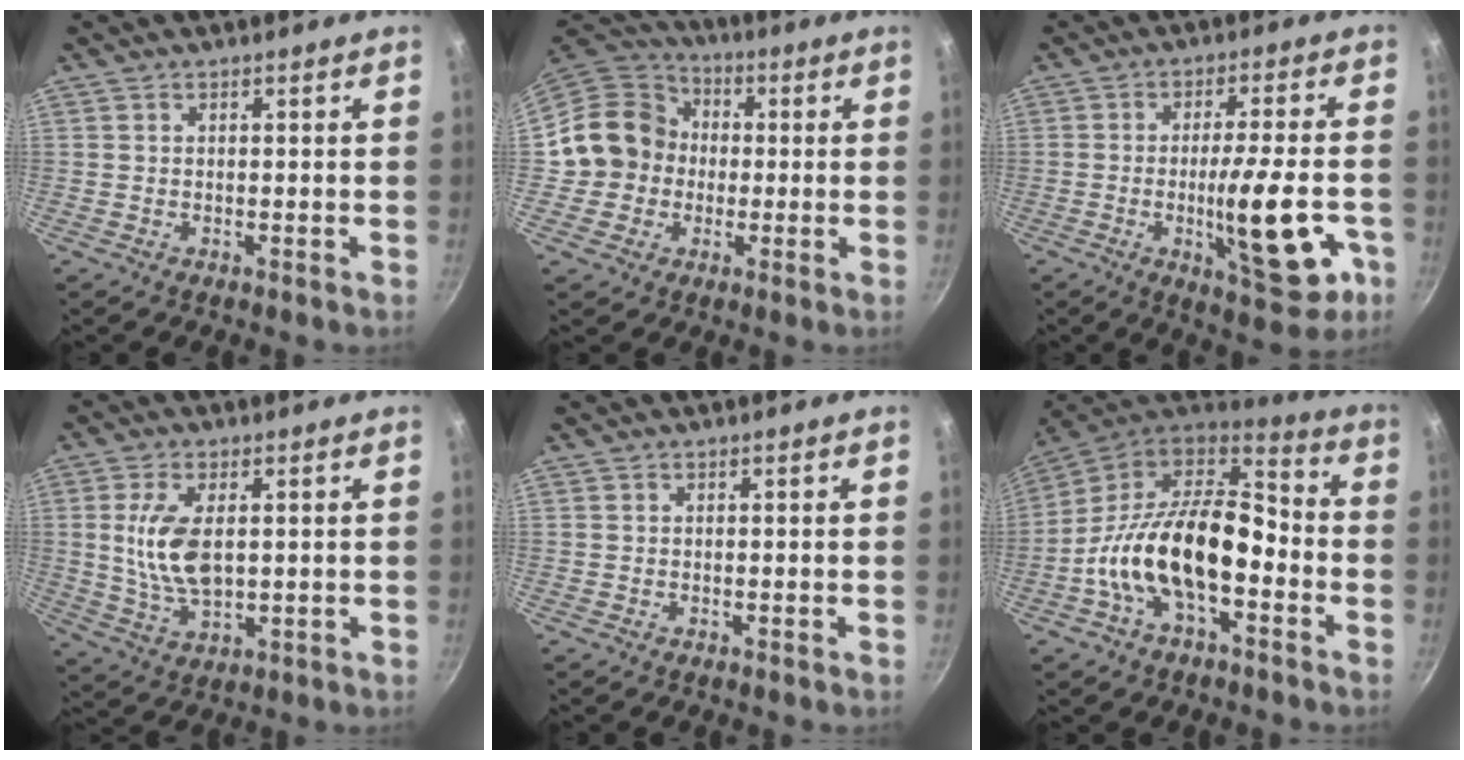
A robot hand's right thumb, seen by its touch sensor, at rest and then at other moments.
{"total": 12.6, "force": [-0.4, 11.7, 4.5], "torque": [-0.046, 0.031, -0.022]}
{"total": 15.9, "force": [-4.6, 4.3, 14.6], "torque": [-0.198, 0.009, -0.062]}
{"total": 10.2, "force": [1.4, 5.4, 8.6], "torque": [-0.166, -0.011, 0.033]}
{"total": 0.0}
{"total": 21.4, "force": [-5.1, 11.8, 17.1], "torque": [-0.290, 0.056, -0.104]}